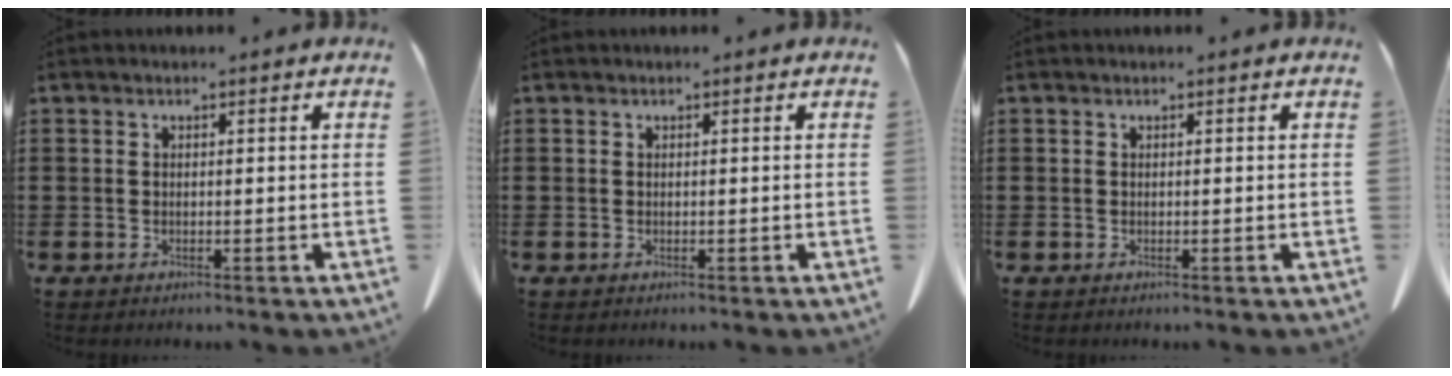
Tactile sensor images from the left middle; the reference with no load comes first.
{"total": 0.0}
{"total": 0.0}